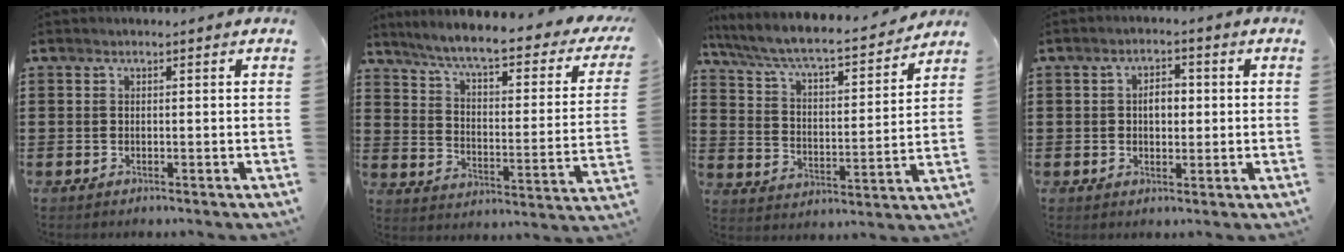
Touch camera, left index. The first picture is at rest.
{"total": 5.8, "force": [4.7, 0.0, 3.5], "torque": [-0.088, -0.039, 0.072]}
{"total": 6.1, "force": [5.6, 0.4, 2.5], "torque": [-0.075, -0.045, 0.087]}
{"total": 3.4, "force": [0.0, 2.1, 2.6], "torque": [-0.047, 0.007, -0.006]}